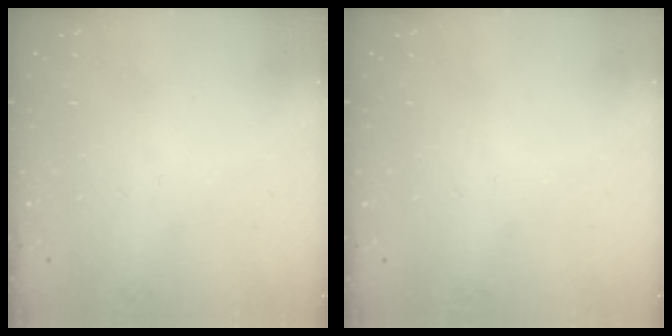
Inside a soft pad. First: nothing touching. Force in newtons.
{"total": 0.0}